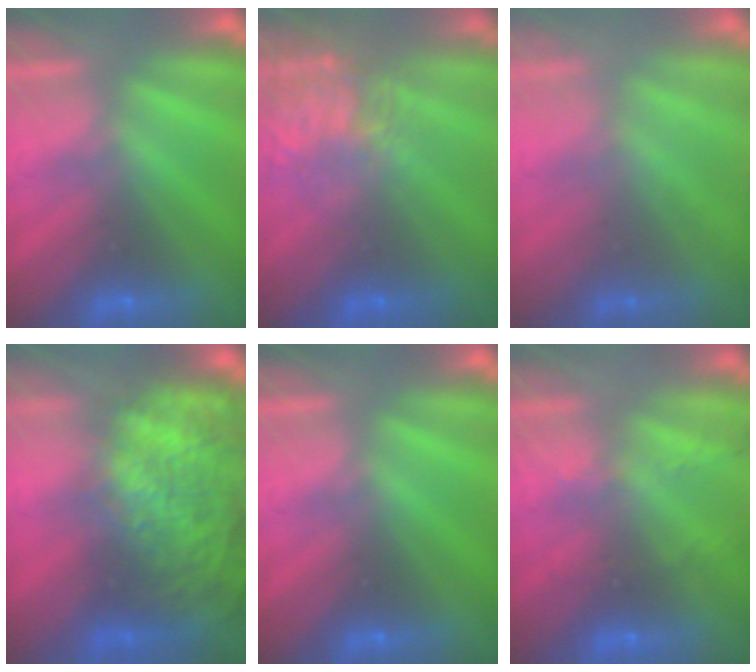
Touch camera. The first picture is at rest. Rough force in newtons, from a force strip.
{"total": 7.6}
{"total": 2.3}
{"total": 7.8}
{"total": 0.0}
{"total": 2.1}